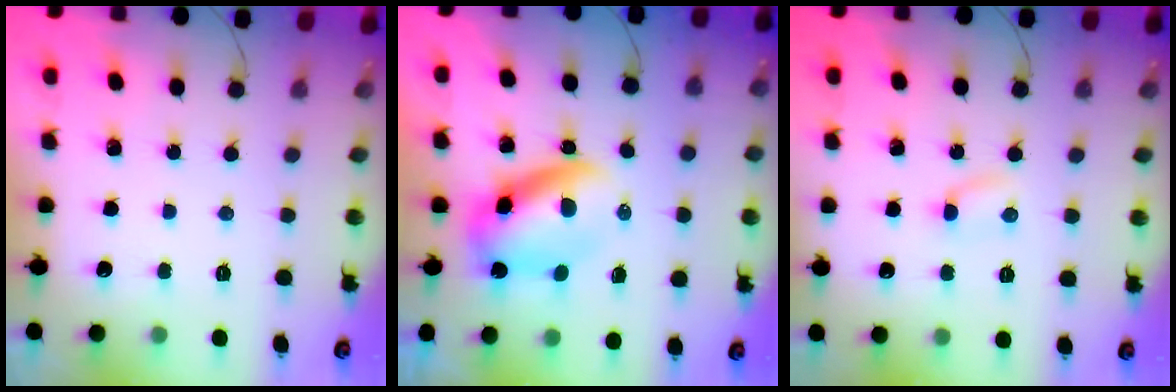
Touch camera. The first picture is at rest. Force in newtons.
{"total": 6.6, "press": 6.3, "slide": 1.9}
{"total": 2.4, "press": 2.3, "slide": 0.7}